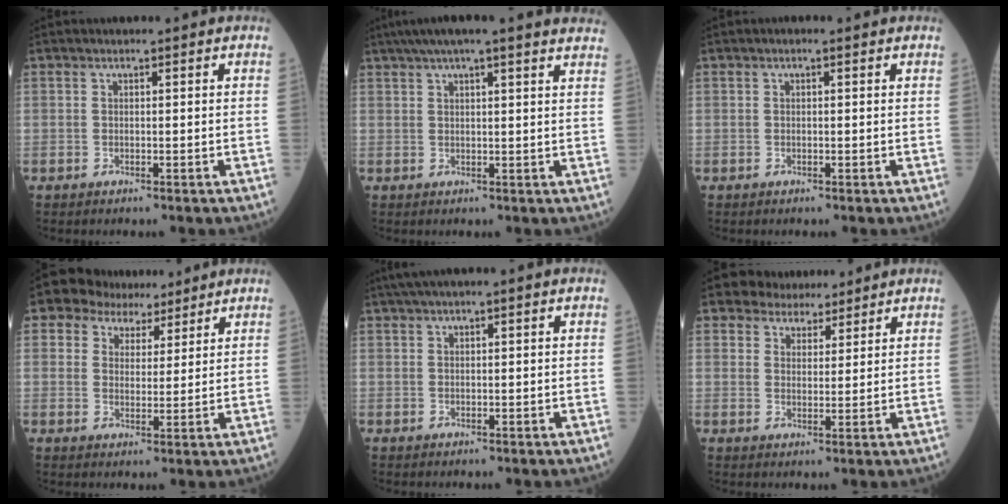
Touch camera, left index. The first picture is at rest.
{"total": 16.0, "force": [13.5, 1.0, 8.4], "torque": [-0.134, 0.042, 0.164]}
{"total": 0.6, "force": [0.3, 0.2, 0.5], "torque": [-0.012, 0.004, -0.001]}
{"total": 6.1, "force": [4.7, 3.9, 0.8], "torque": [-0.014, 0.019, 0.074]}
{"total": 2.8, "force": [1.7, 0.0, 2.2], "torque": [-0.048, 0.023, 0.033]}
{"total": 5.2, "force": [4.5, 2.5, 0.6], "torque": [-0.004, 0.008, 0.069]}